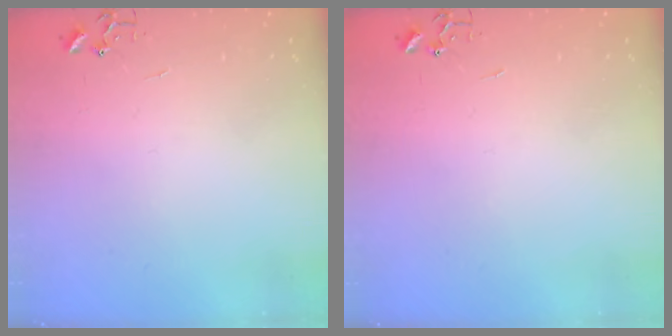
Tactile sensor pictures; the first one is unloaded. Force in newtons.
{"total": 0.0}